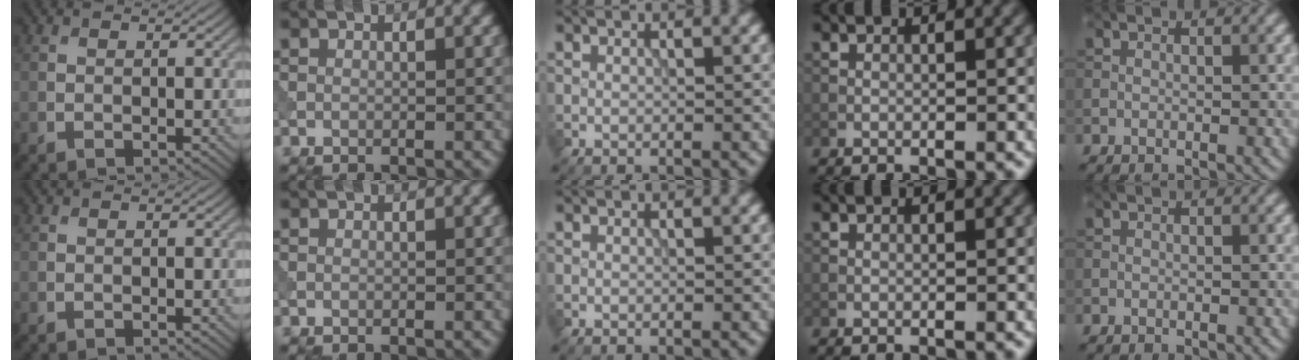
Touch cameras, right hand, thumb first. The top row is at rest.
{}